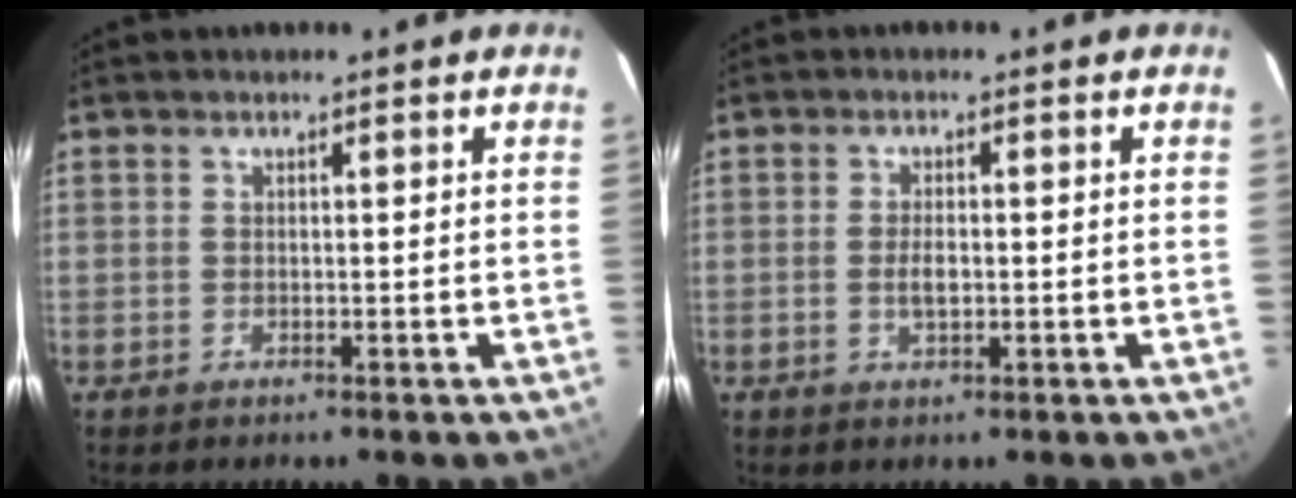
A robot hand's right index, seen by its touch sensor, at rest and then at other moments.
{"total": 2.7, "force": [-0.3, 1.2, 2.4], "torque": [-0.045, -0.002, -0.004]}